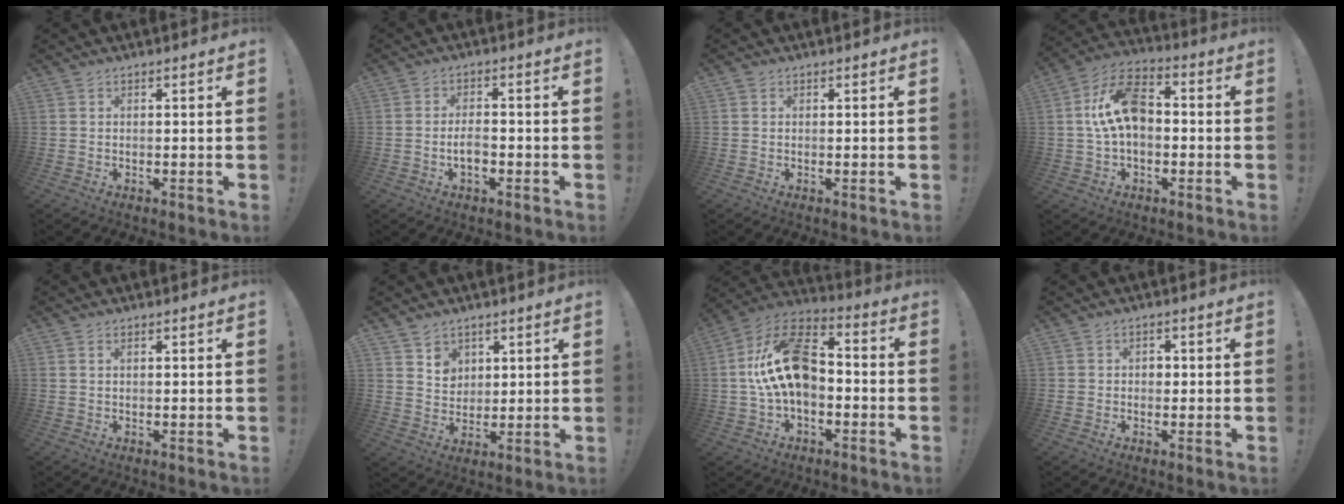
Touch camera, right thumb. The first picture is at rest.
{"total": 4.5, "force": [-1.4, 2.0, 3.7], "torque": [-0.062, 0.003, -0.027]}
{"total": 0.5, "force": [0.2, 0.5, 0.0], "torque": [0.003, -0.001, 0.004]}
{"total": 14.1, "force": [0.5, 8.5, 11.2], "torque": [-0.199, 0.010, 0.007]}
{"total": 0.7, "force": [0.3, 0.3, 0.5], "torque": [-0.013, 0.002, 0.006]}
{"total": 5.8, "force": [3.7, 4.4, 0.5], "torque": [0.000, -0.034, 0.067]}
{"total": 18.0, "force": [0.5, 10.8, 14.4], "torque": [-0.258, 0.015, 0.009]}
{"total": 2.3, "force": [-0.3, 2.1, 1.0], "torque": [-0.016, 0.004, -0.008]}